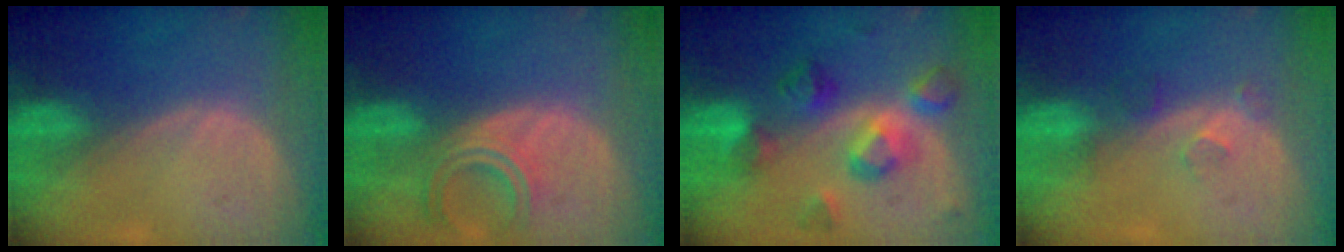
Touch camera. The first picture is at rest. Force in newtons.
{"total": 5.6, "press": 5.1, "slide": 2.2}
{"total": 8.4, "press": 8.4, "slide": 0.3}
{"total": 3.2, "press": 2.6, "slide": 1.8}